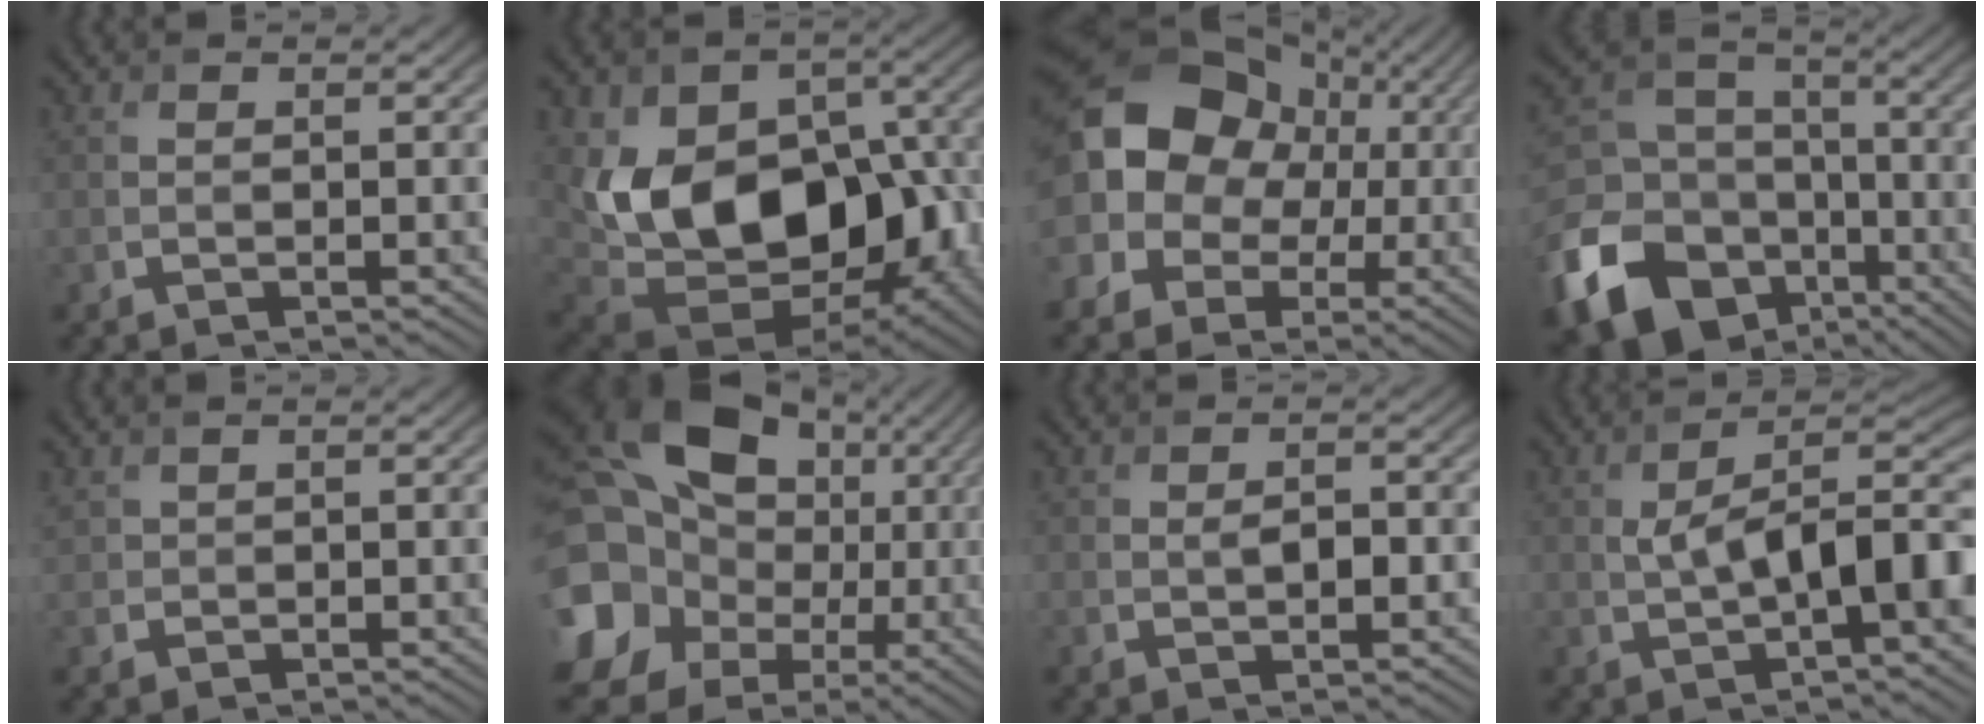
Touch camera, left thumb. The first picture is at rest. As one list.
[{"total": 16.5, "force": [-0.6, 11.5, 11.9], "torque": [-0.204, -0.022, -0.002]}, {"total": 14.4, "force": [1.4, 12.3, 7.4], "torque": [-0.173, 0.014, -0.001]}, {"total": 17.9, "force": [-8.4, 13.6, 8.0], "torque": [-0.235, -0.051, -0.147]}, {"total": 0.8, "force": [0.4, 0.7, -0.3], "torque": [0.004, -0.001, 0.008]}, {"total": 20.9, "force": [2.8, 17.9, 10.4], "torque": [-0.263, -0.004, 0.040]}, {"total": 2.2, "force": [-0.2, 1.2, 1.9], "torque": [-0.033, -0.003, -0.003]}, {"total": 10.1, "force": [-0.1, 4.1, 9.2], "torque": [-0.147, 0.006, -0.002]}]